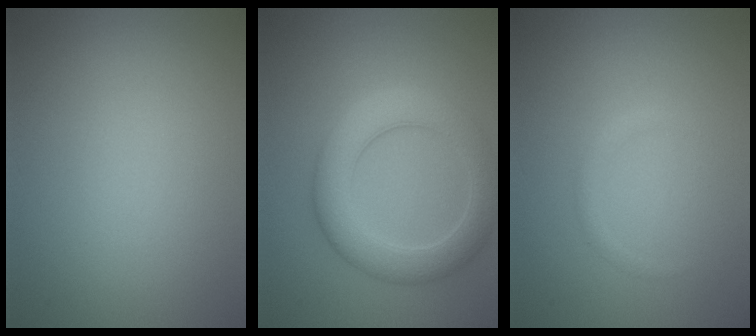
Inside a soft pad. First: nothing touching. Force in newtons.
{"total": 5.4, "press": 5.4, "slide": 0.3}
{"total": 0.7, "press": 0.7, "slide": 0.1}